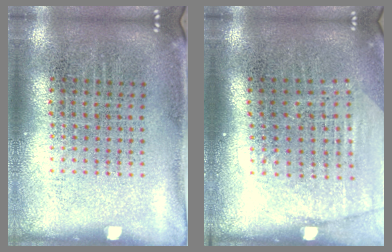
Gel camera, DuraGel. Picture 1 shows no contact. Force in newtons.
{"total": 1.8, "press": 1.6, "slide": 0.7}